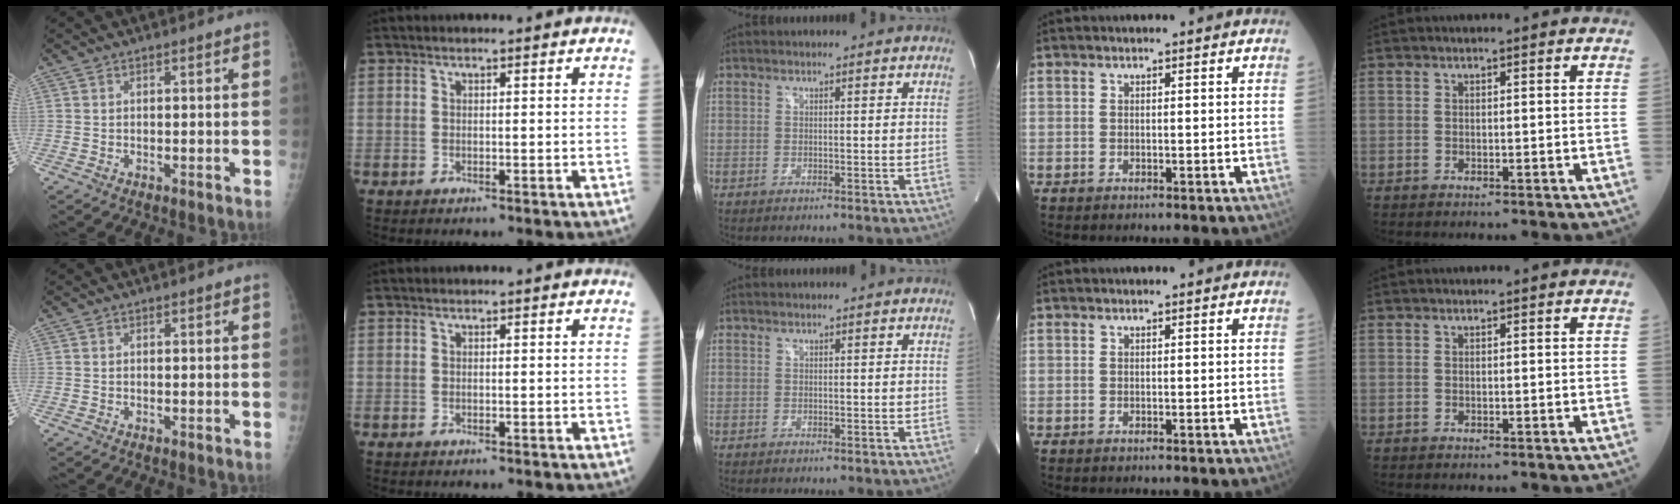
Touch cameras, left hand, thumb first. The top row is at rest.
{}